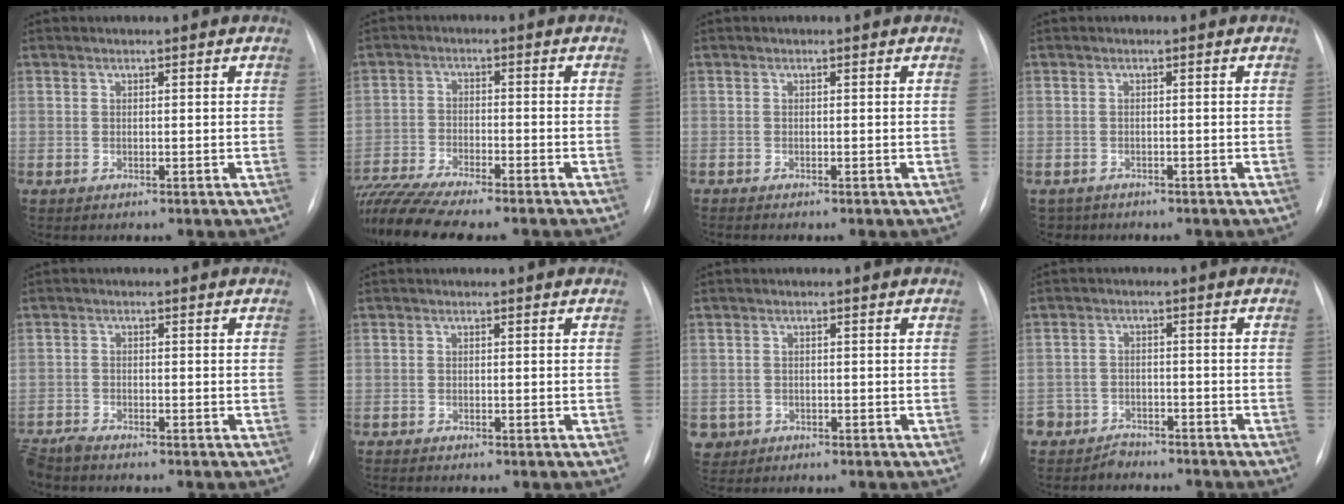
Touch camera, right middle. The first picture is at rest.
{"total": 13.4, "force": [-11.7, 0.8, 6.6], "torque": [-0.121, -0.014, -0.192]}
{"total": 0.6, "force": [-0.6, 0.0, 0.3], "torque": [-0.003, 0.000, -0.009]}
{"total": 2.2, "force": [-1.9, 1.1, -0.4], "torque": [0.002, 0.000, -0.030]}
{"total": 3.7, "force": [-3.6, 0.4, 1.0], "torque": [-0.016, -0.015, -0.069]}
{"total": 1.2, "force": [-1.0, 0.0, 0.5], "torque": [-0.006, -0.001, -0.014]}
{"total": 2.3, "force": [-1.0, 2.1, 0.0], "torque": [0.003, 0.008, -0.014]}
{"total": 5.6, "force": [-4.9, 2.8, 0.1], "torque": [0.003, 0.005, -0.079]}